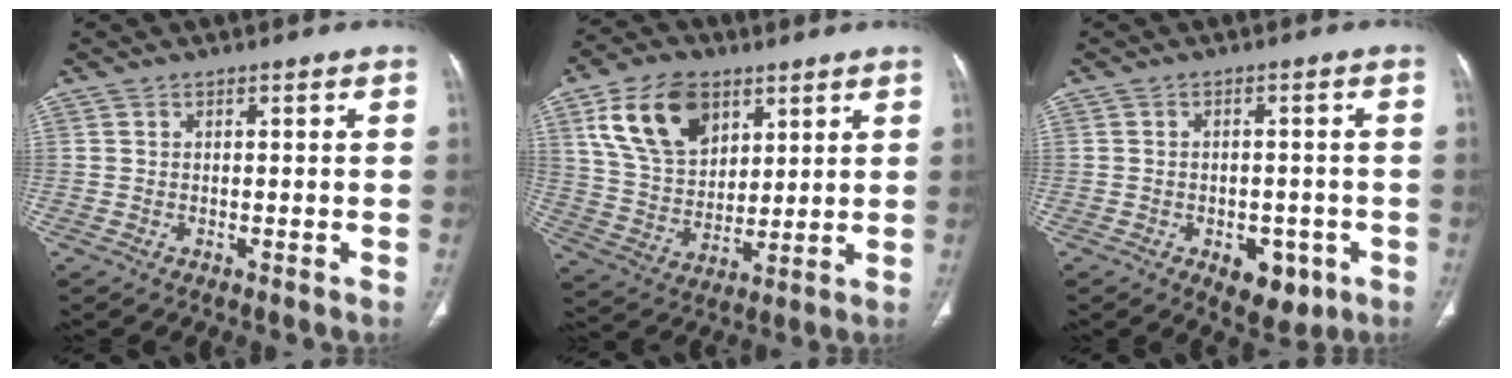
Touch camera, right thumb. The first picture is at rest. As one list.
[{"total": 16.1, "force": [7.6, 10.4, 9.6], "torque": [-0.148, -0.023, 0.150]}, {"total": 7.1, "force": [-3.0, 4.3, 4.9], "torque": [-0.038, 0.009, -0.026]}]